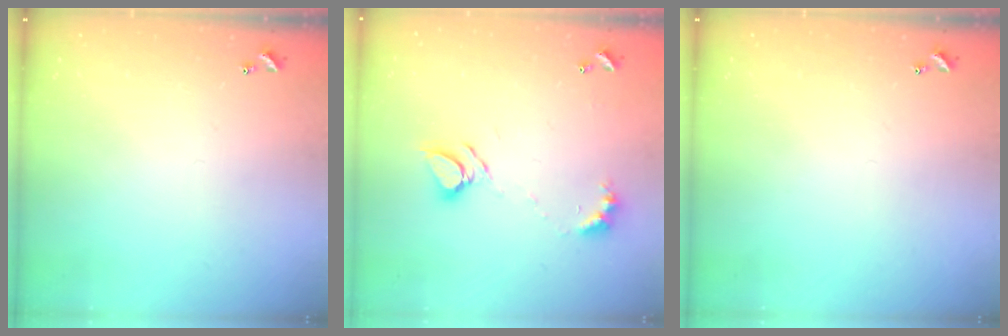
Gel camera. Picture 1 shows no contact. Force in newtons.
{"total": 7.0, "press": 7.0, "slide": 0.8}
{"total": 0.0}